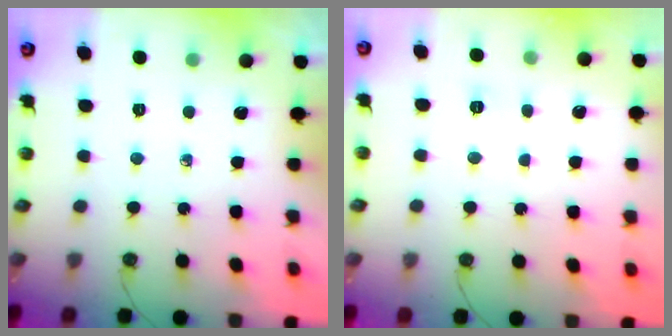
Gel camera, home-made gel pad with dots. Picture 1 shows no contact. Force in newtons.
{"total": 3.9, "press": 3.9, "slide": 0.4}